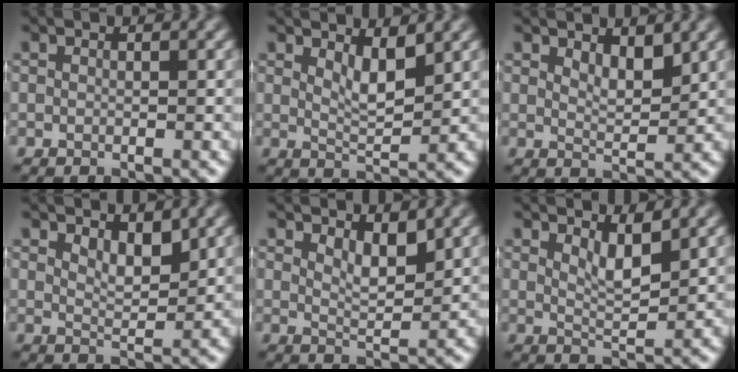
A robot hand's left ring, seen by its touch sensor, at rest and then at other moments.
{"total": 2.7, "force": [1.5, 0.8, 2.2], "torque": [-0.038, -0.009, 0.030]}
{"total": 2.7, "force": [1.7, 1.0, 1.9], "torque": [-0.031, -0.006, 0.031]}
{"total": 2.7, "force": [1.8, 1.0, 1.8], "torque": [-0.032, -0.007, 0.032]}
{"total": 2.8, "force": [1.7, 0.9, 2.0], "torque": [-0.034, -0.008, 0.032]}
{"total": 2.6, "force": [1.5, 0.6, 2.0], "torque": [-0.036, -0.008, 0.029]}